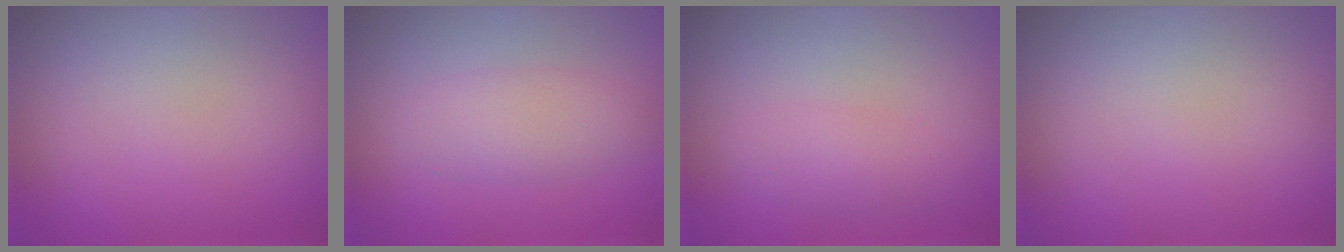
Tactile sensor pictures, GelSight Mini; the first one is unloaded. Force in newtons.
{"total": 2.3, "press": 2.3, "slide": 0.1}
{"total": 1.6, "press": 1.6, "slide": 0.0}
{"total": 0.0}